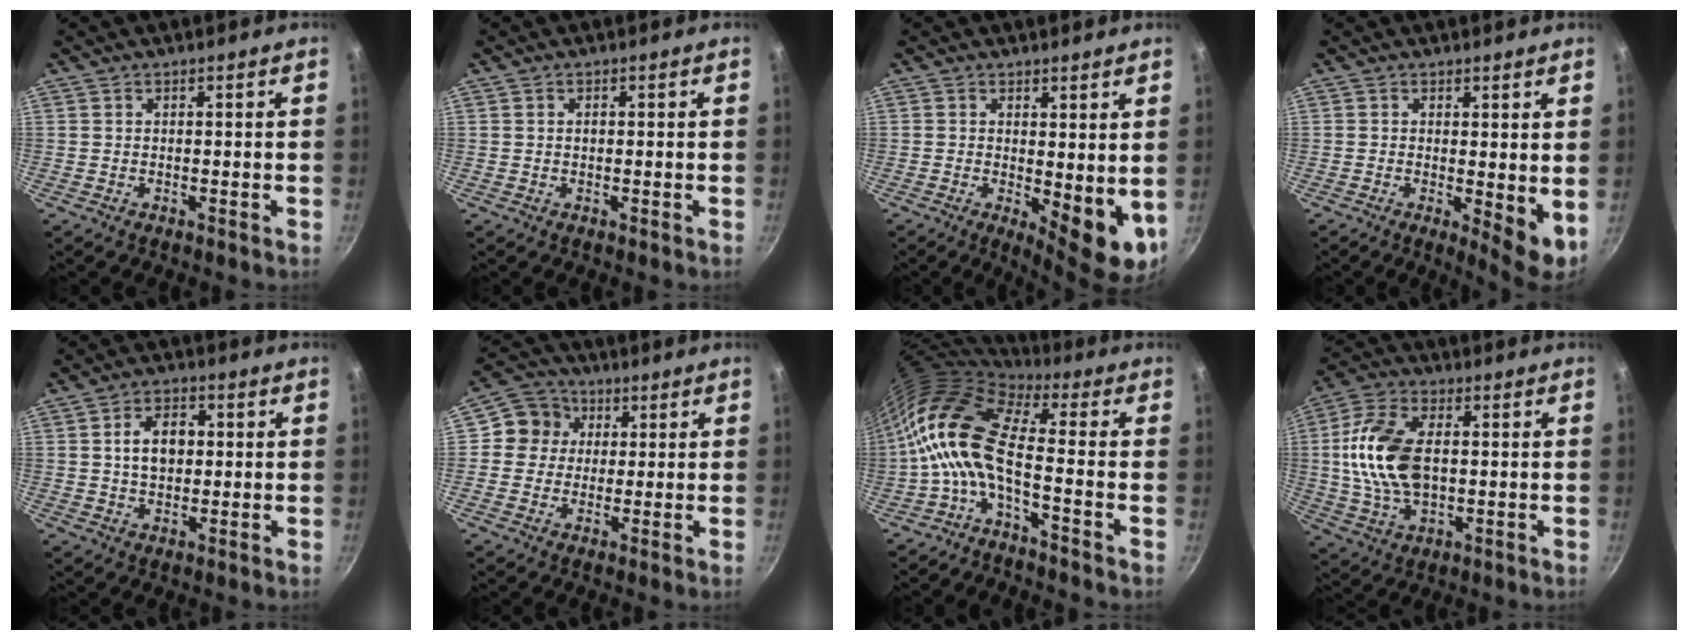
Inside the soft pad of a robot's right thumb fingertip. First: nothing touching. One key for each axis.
{"total": 0.6, "fx": 0.0, "fy": 0.5, "fz": 0.4, "tx": -0.006, "ty": 0.003, "tz": 0.002}
{"total": 8.8, "fx": 0.3, "fy": 3.7, "fz": 8.0, "tx": -0.094, "ty": -0.017, "tz": 0.013}
{"total": 5.8, "fx": 0.2, "fy": 2.0, "fz": 5.4, "tx": -0.079, "ty": -0.017, "tz": 0.005}
{"total": 7.3, "fx": 0.8, "fy": 5.1, "fz": 5.2, "tx": -0.064, "ty": 0.011, "tz": 0.011}
{"total": 7.4, "fx": 1.4, "fy": 6.9, "fz": 2.2, "tx": 0.001, "ty": 0.013, "tz": 0.005}
{"total": 13.7, "fx": -2.3, "fy": 5.3, "fz": 12.4, "tx": -0.247, "ty": 0.032, "tz": -0.060}
{"total": 15.4, "fx": 0.9, "fy": 9.3, "fz": 12.3, "tx": -0.230, "ty": 0.010, "tz": 0.012}